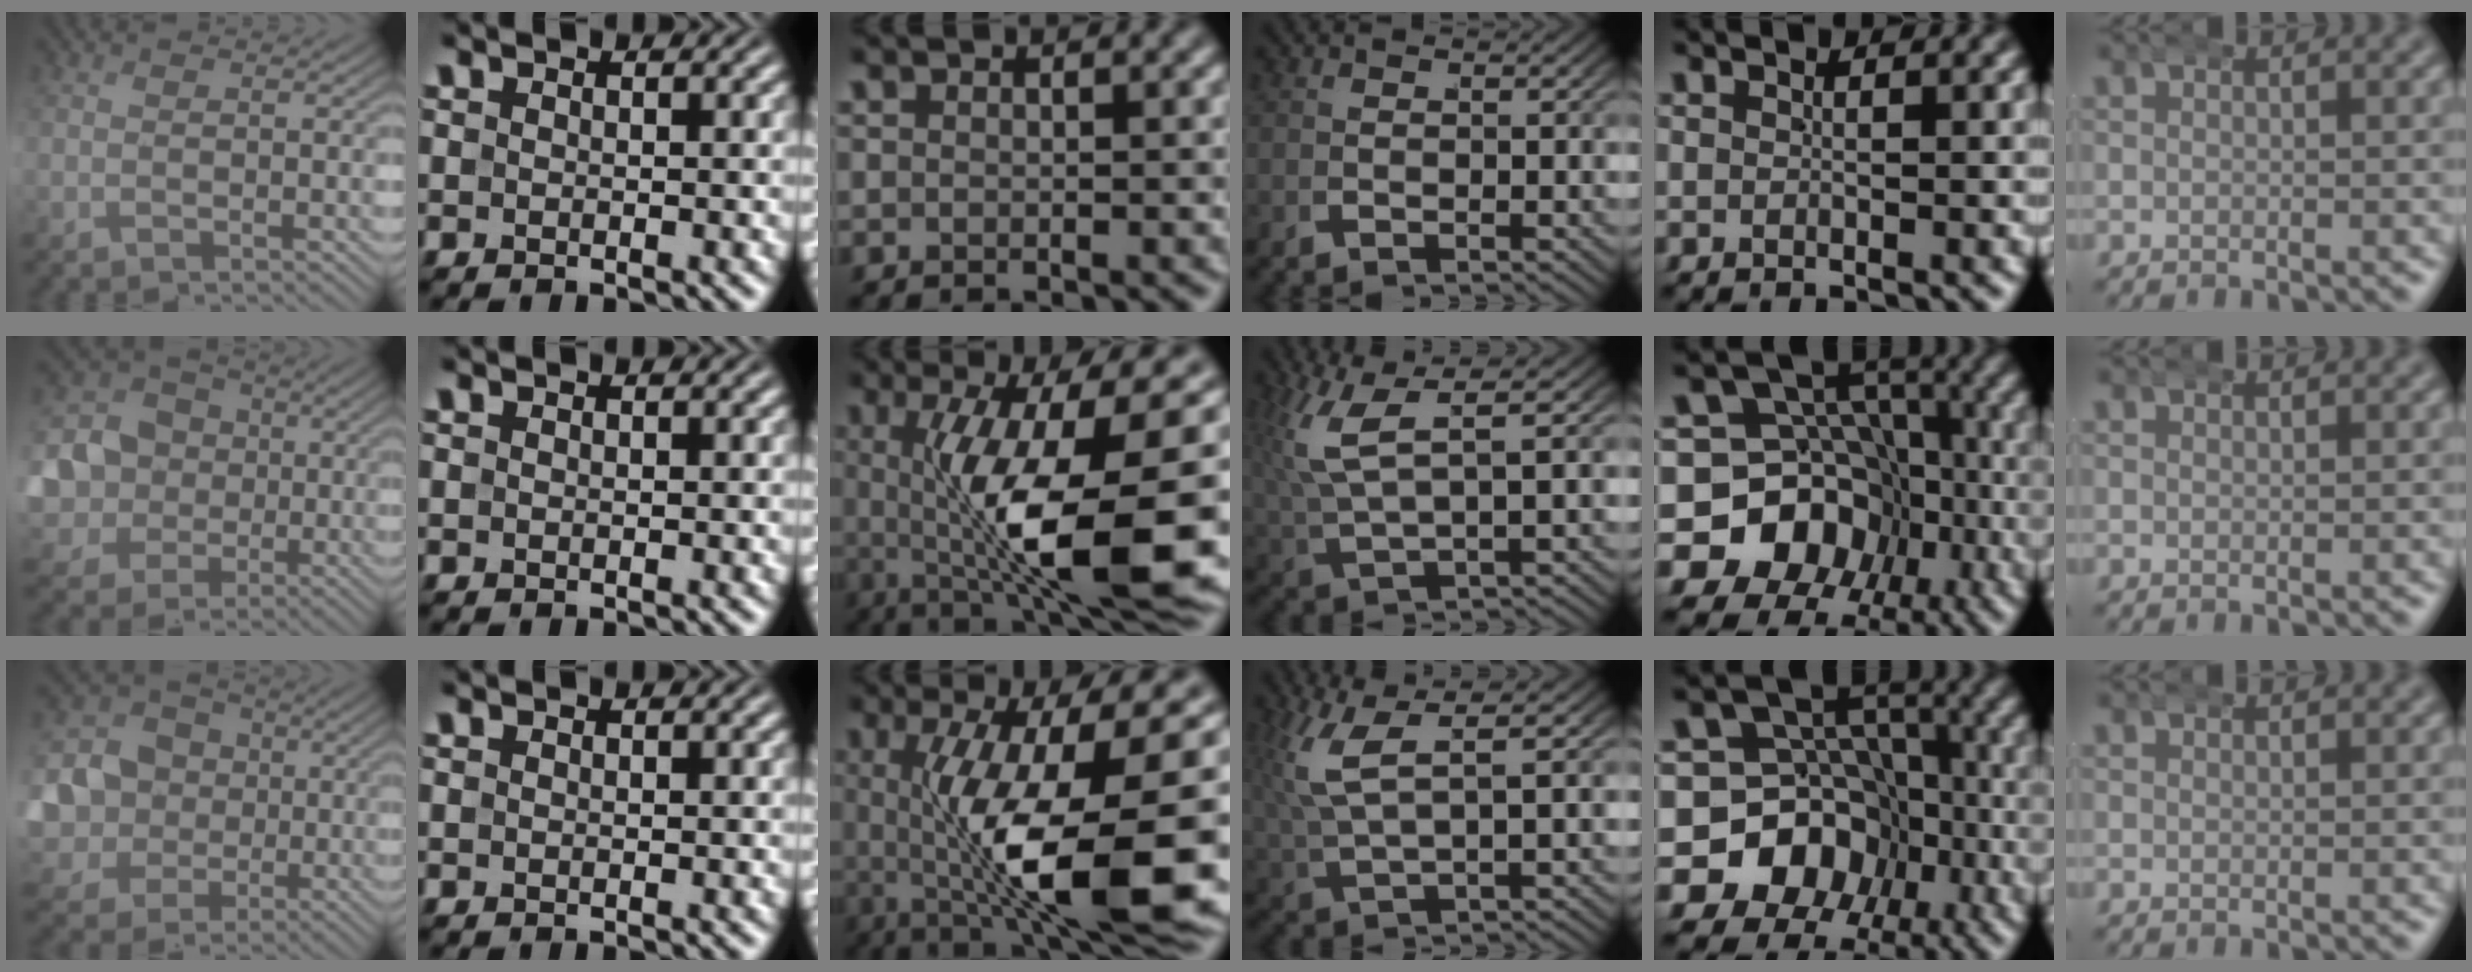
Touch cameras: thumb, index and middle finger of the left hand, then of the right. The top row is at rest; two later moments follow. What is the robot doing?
{"motion": "wrap", "object": "arm wrap"}